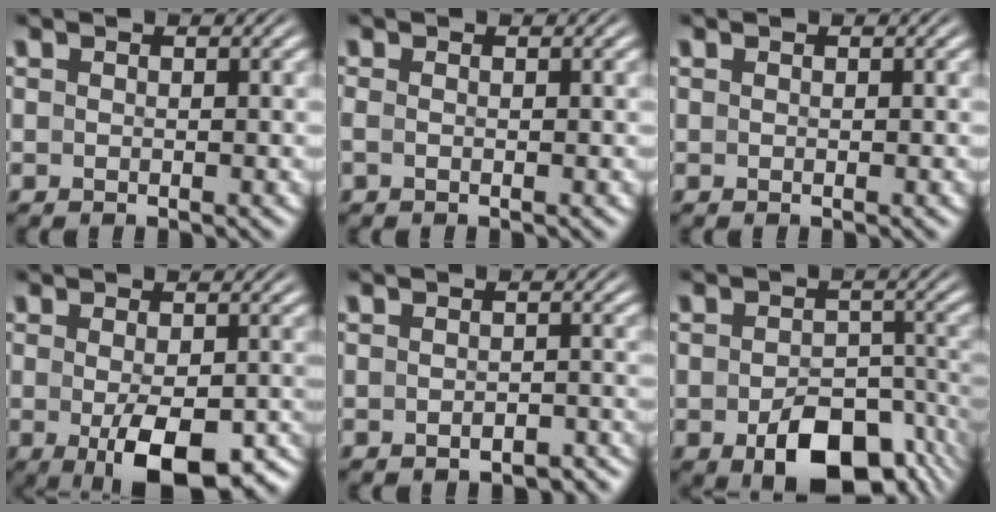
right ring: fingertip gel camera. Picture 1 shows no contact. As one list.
[{"total": 0.9, "force": [-0.6, 0.3, 0.6], "torque": [-0.025, -0.010, -0.005]}, {"total": 0.0}, {"total": 6.3, "force": [-3.1, 2.0, 5.1], "torque": [-0.076, -0.027, -0.027]}, {"total": 2.3, "force": [-2.3, 0.5, 0.4], "torque": [-0.007, -0.007, -0.033]}, {"total": 7.8, "force": [-5.1, 3.4, 4.9], "torque": [-0.060, -0.022, -0.065]}]